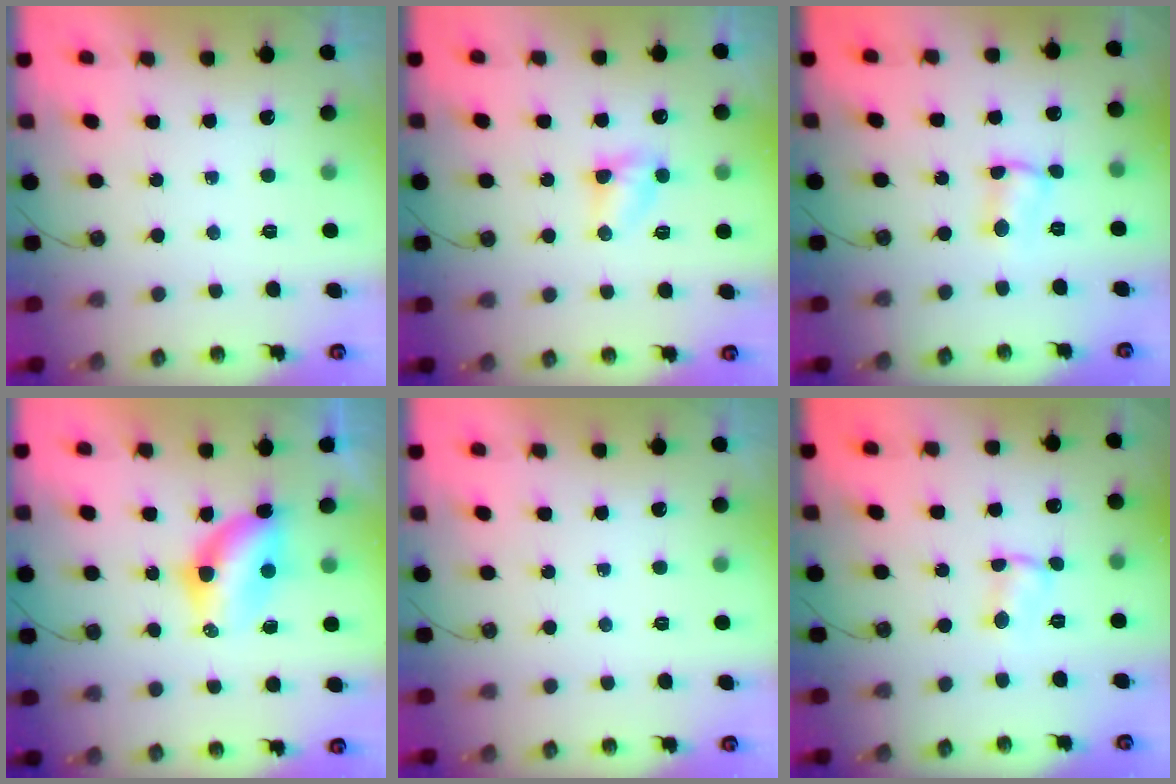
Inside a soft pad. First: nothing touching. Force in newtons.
{"total": 4.9, "press": 4.8, "slide": 0.4}
{"total": 2.6, "press": 2.6, "slide": 0.5}
{"total": 6.4, "press": 6.4, "slide": 0.4}
{"total": 0.0}
{"total": 1.9, "press": 1.9, "slide": 0.3}